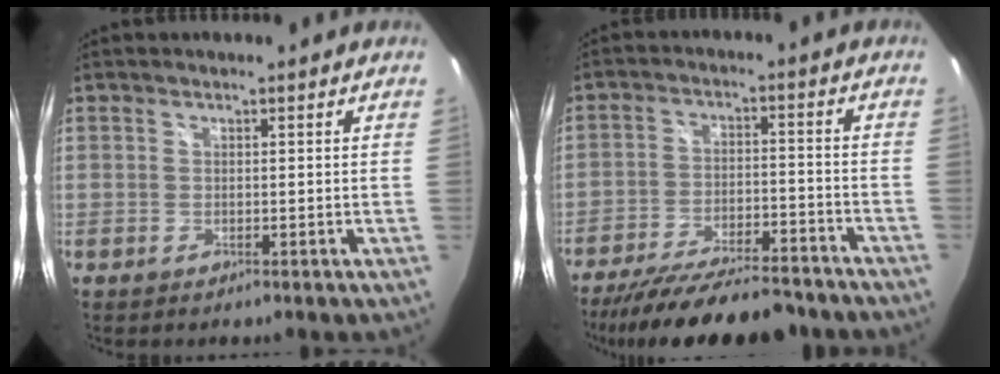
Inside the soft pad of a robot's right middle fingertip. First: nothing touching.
{"total": 19.9, "force": [-17.1, 4.1, 9.2], "torque": [-0.178, -0.032, -0.253]}